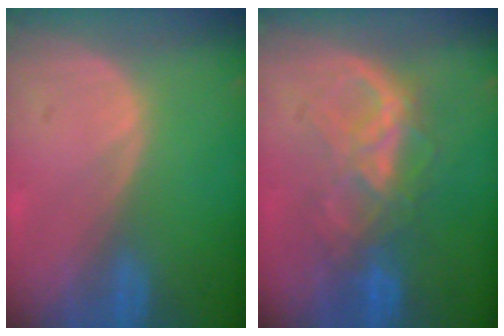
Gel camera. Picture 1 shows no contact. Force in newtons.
{"total": 6.5, "press": 6.5, "slide": 0.3}